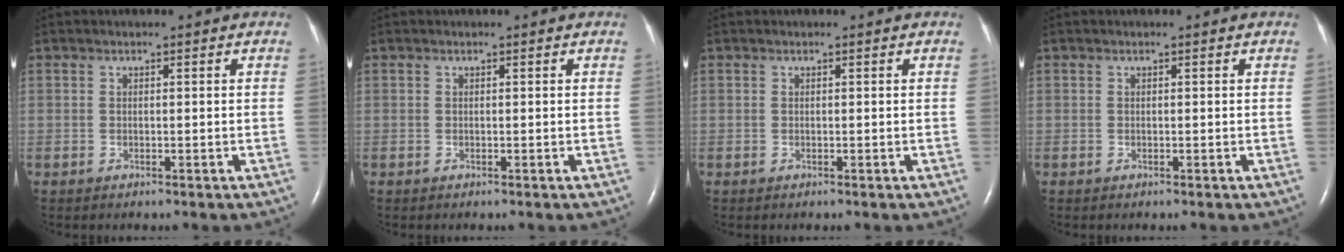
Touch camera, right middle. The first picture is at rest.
{"total": 0.0}
{"total": 0.0}
{"total": 0.0}